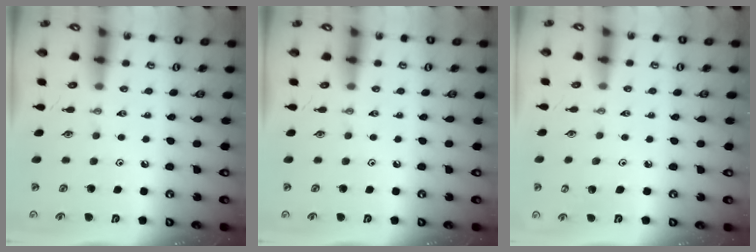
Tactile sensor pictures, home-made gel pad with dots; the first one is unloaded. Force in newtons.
{"total": 0.0}
{"total": 4.2, "press": 4.1, "slide": 0.9}